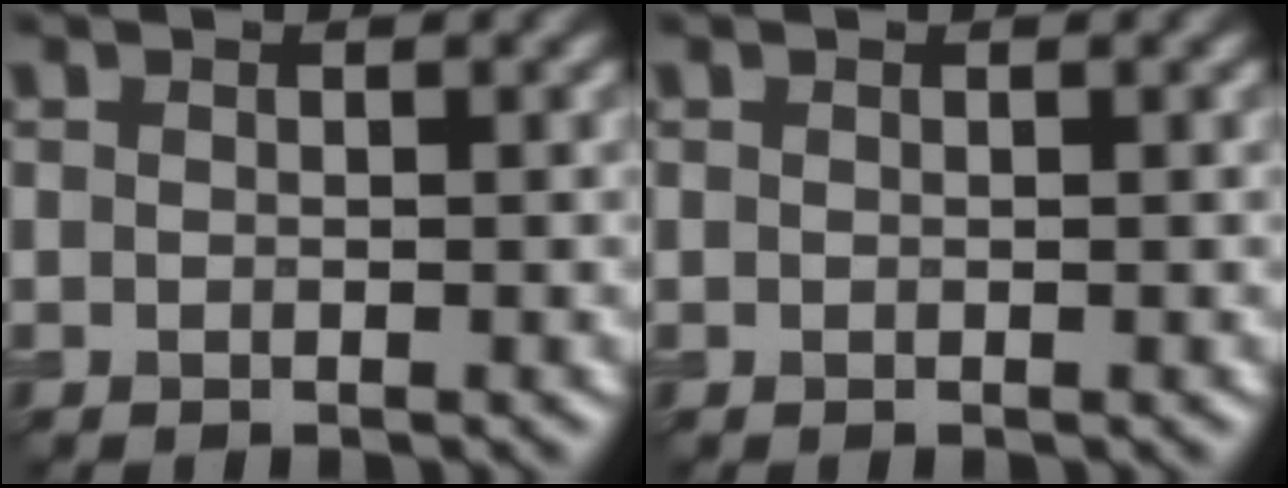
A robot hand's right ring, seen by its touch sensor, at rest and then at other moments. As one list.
[{"total": 0.0}]